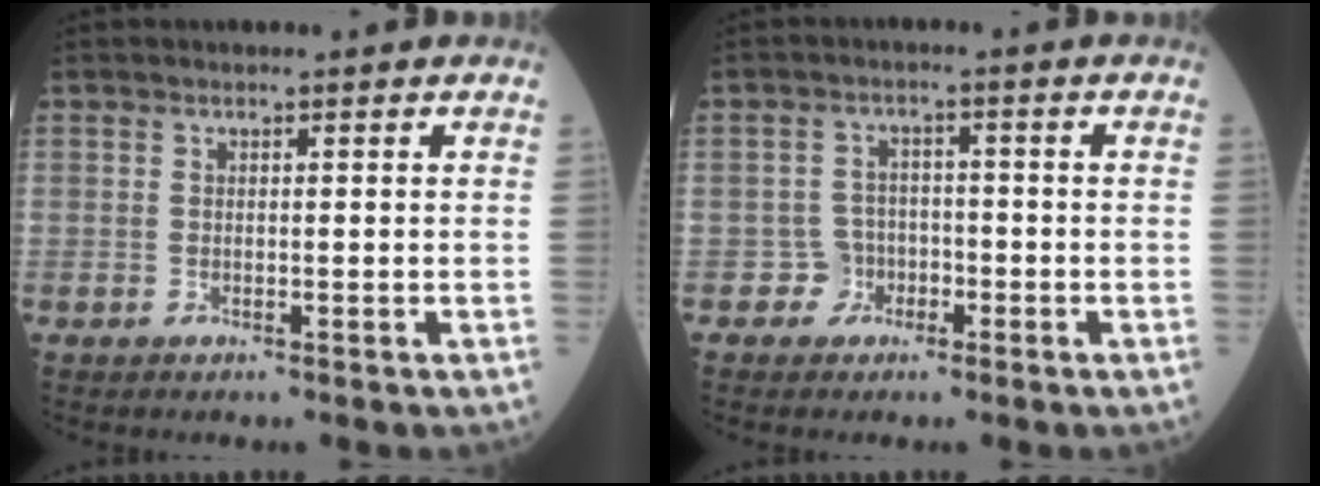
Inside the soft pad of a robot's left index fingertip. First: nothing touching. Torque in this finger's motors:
{"motor_torque": [-0.07, -0.07, 0.00, -0.03]}